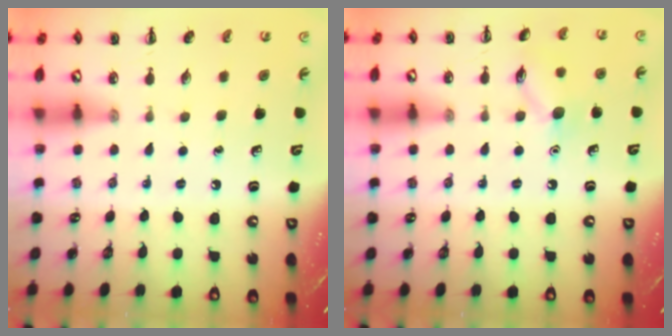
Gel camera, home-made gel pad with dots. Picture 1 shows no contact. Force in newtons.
{"total": 8.9, "press": 8.9, "slide": 0.5}